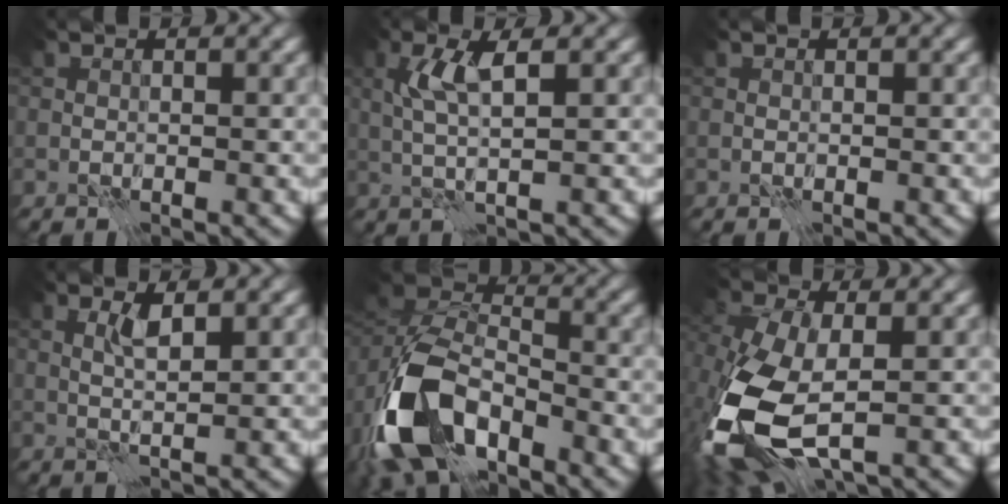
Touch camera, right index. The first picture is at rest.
{"total": 3.2, "force": [1.5, 0.0, 2.8], "torque": [-0.059, 0.005, 0.028]}
{"total": 0.0}
{"total": 1.6, "force": [0.9, -0.2, 1.3], "torque": [-0.027, 0.003, 0.014]}
{"total": 10.6, "force": [-5.8, 5.9, 6.6], "torque": [-0.138, -0.008, -0.113]}
{"total": 11.2, "force": [-3.0, 6.1, 9.0], "torque": [-0.232, -0.032, -0.053]}